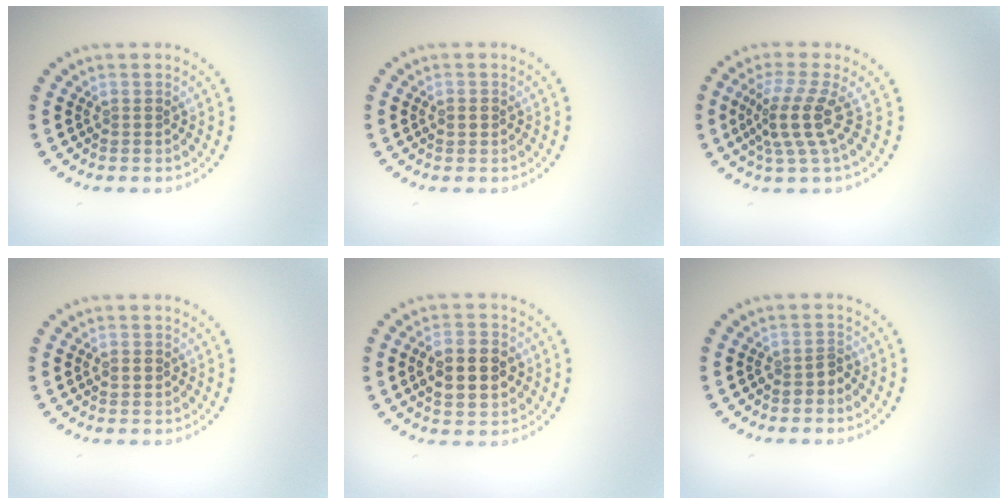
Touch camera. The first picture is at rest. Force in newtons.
{"total": 1.2, "press": 1.2, "slide": 0.1}
{"total": 3.7, "press": 2.6, "slide": 2.6}
{"total": 1.2, "press": 1.2, "slide": 0.1}
{"total": 5.3, "press": 5.3, "slide": 0.1}
{"total": 1.1, "press": 1.0, "slide": 0.4}